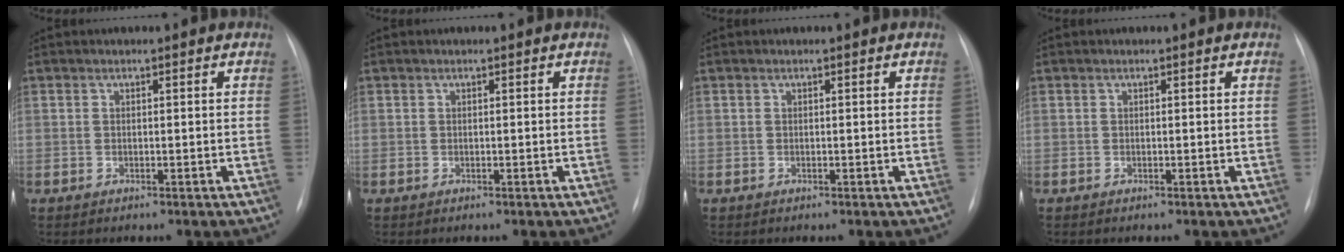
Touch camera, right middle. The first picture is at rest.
{"total": 0.0}
{"total": 0.0}
{"total": 0.0}